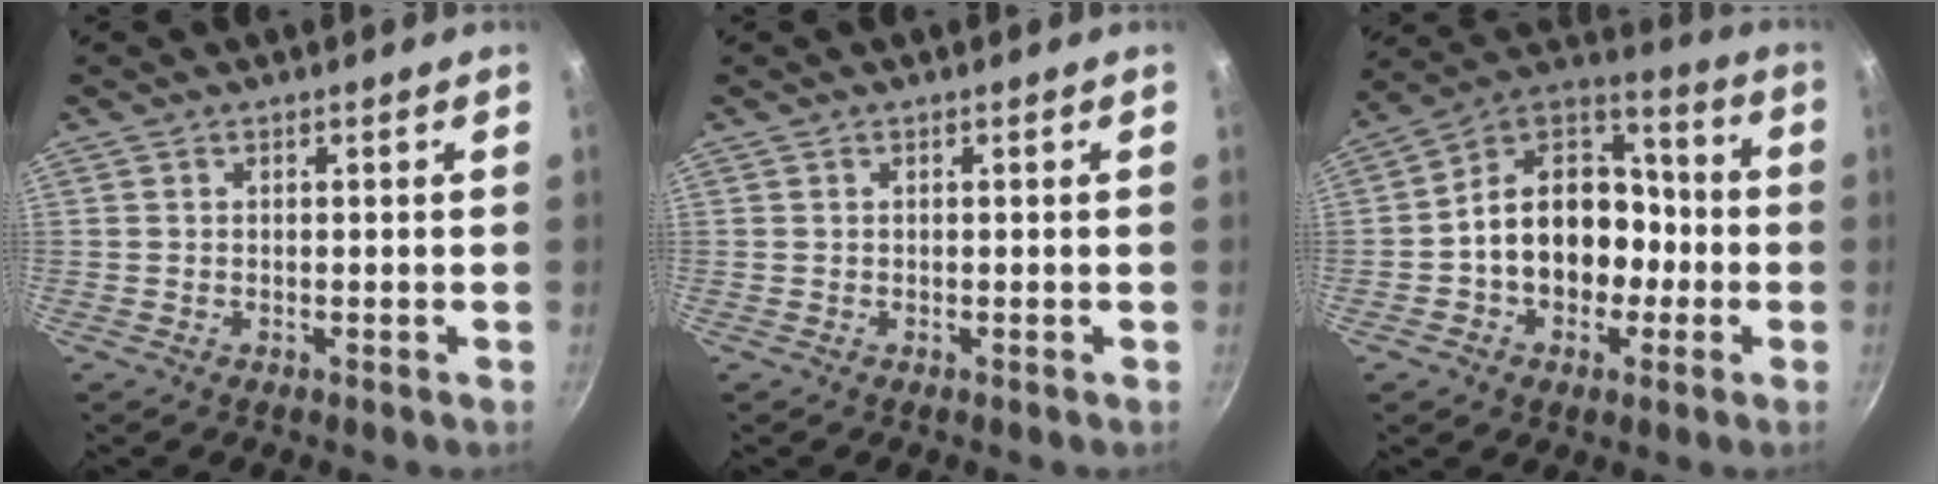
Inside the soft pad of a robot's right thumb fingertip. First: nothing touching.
{"total": 0.0}
{"total": 17.0, "force": [-2.8, 13.0, 10.5], "torque": [-0.128, 0.057, -0.058]}